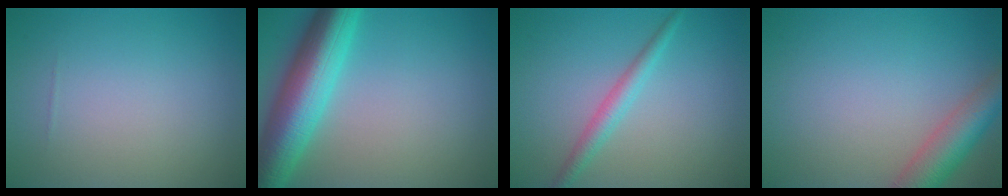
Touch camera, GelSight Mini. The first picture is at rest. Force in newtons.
{"total": 9.0, "press": 9.0, "slide": 0.2}
{"total": 2.1, "press": 2.1, "slide": 0.1}
{"total": 5.0, "press": 5.0, "slide": 0.3}